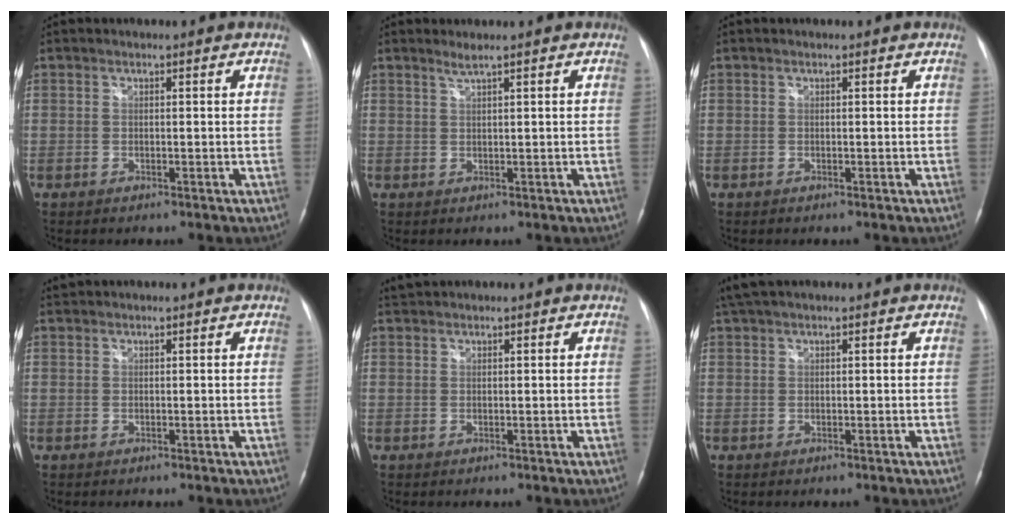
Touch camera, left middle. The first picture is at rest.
{"total": 1.3, "force": [1.0, -0.4, 0.7], "torque": [-0.021, -0.001, 0.023]}
{"total": 0.0}
{"total": 0.5, "force": [0.5, 0.0, -0.1], "torque": [-0.007, 0.015, 0.015]}
{"total": 1.4, "force": [1.4, 0.1, 0.1], "torque": [-0.010, 0.017, 0.030]}
{"total": 3.4, "force": [2.9, 0.5, 1.8], "torque": [-0.038, 0.034, 0.057]}